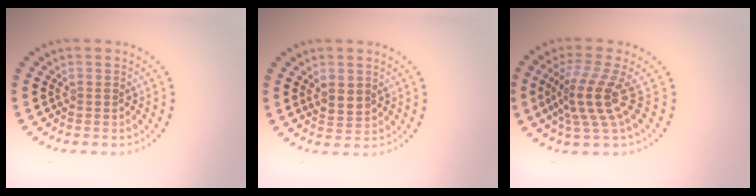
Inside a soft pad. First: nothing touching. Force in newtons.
{"total": 1.8, "press": 1.5, "slide": 0.9}
{"total": 4.1, "press": 2.8, "slide": 3.0}